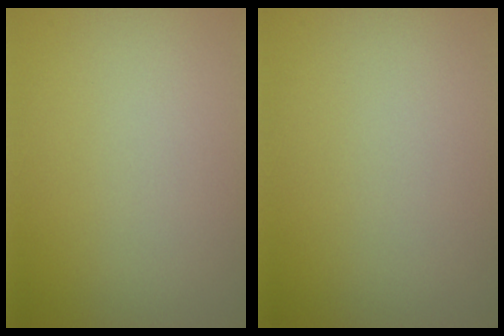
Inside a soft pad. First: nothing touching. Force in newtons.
{"total": 0.0}